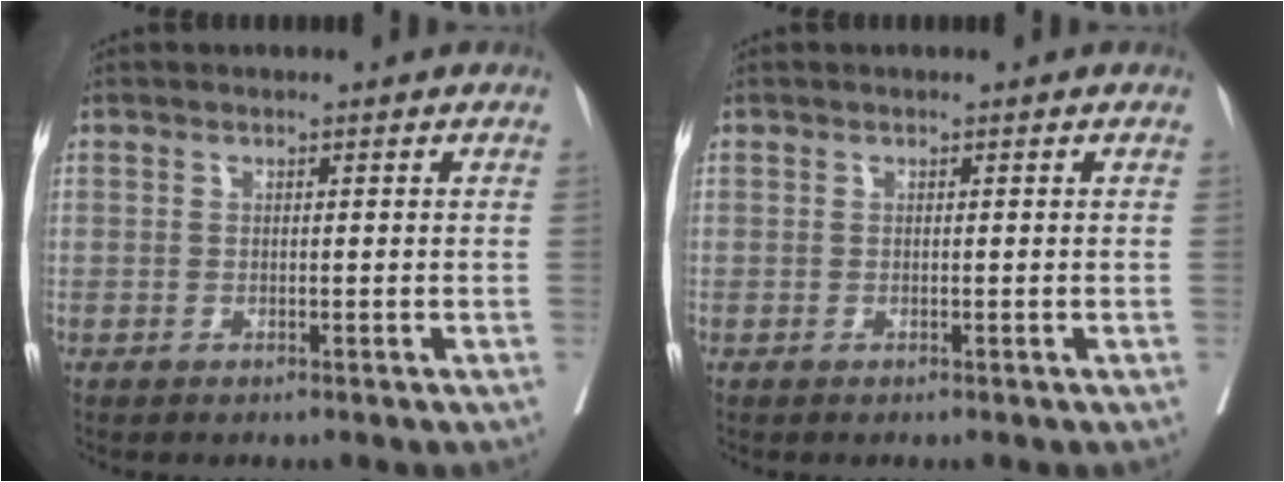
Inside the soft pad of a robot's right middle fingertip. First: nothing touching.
{"total": 0.0}